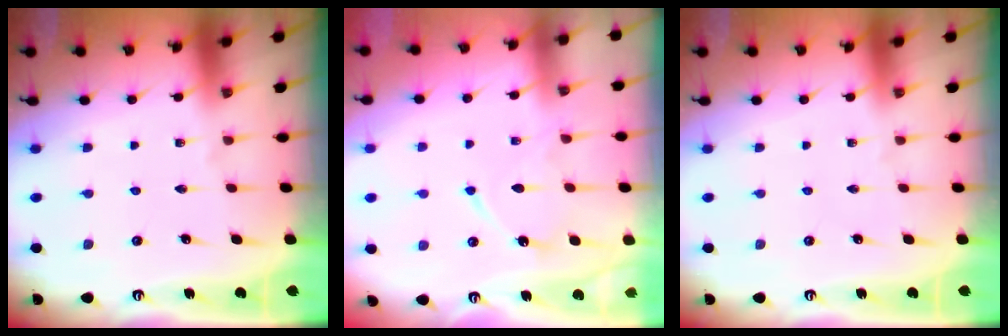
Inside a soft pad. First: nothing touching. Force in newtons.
{"total": 10.4, "press": 10.3, "slide": 0.9}
{"total": 0.0}